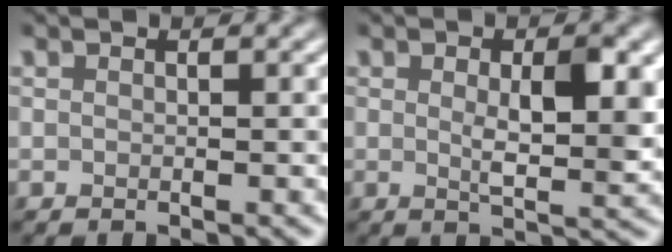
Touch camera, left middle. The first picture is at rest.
{"total": 4.5, "force": [0.7, 1.7, 4.2], "torque": [-0.067, -0.006, 0.013]}